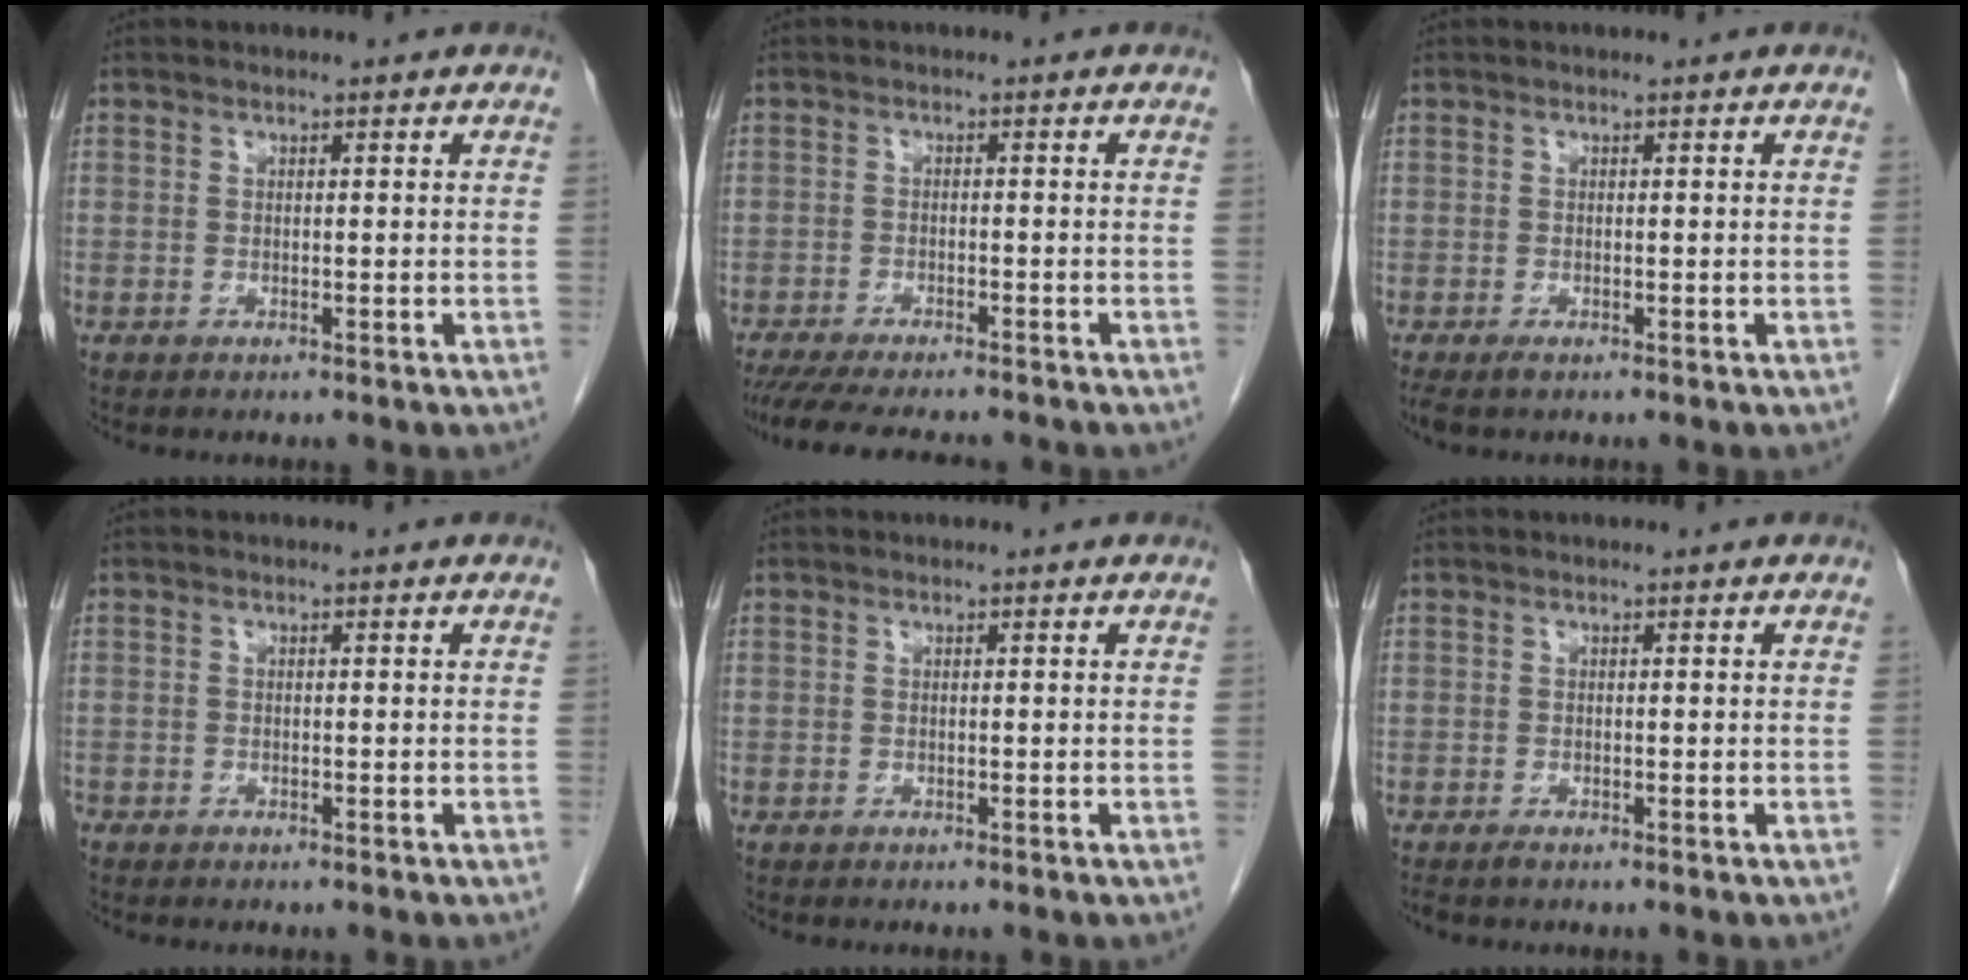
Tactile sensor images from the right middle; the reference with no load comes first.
{"total": 11.8, "force": [-10.4, 1.9, 5.2], "torque": [-0.078, -0.015, -0.147]}
{"total": 1.6, "force": [-1.2, 0.5, 1.0], "torque": [-0.018, -0.006, -0.018]}
{"total": 0.5, "force": [-0.4, 0.3, 0.1], "torque": [-0.006, 0.001, -0.010]}
{"total": 0.0}
{"total": 0.7, "force": [-0.6, 0.1, 0.3], "torque": [-0.012, -0.003, -0.011]}